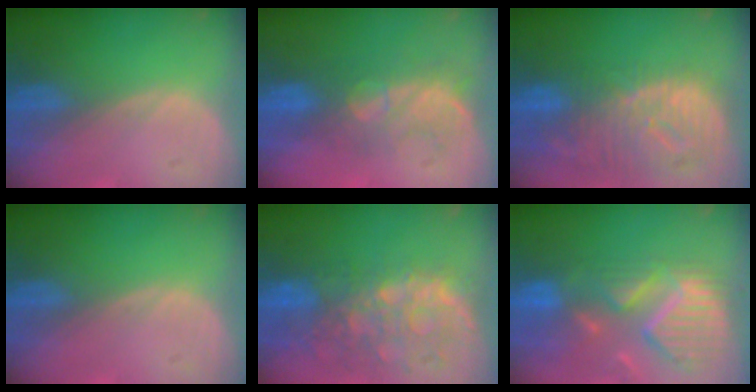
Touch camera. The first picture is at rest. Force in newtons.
{"total": 8.1, "press": 7.7, "slide": 2.5}
{"total": 12.5, "press": 10.8, "slide": 6.4}
{"total": 0.0}
{"total": 11.4, "press": 9.7, "slide": 5.9}
{"total": 12.9, "press": 10.9, "slide": 7.0}